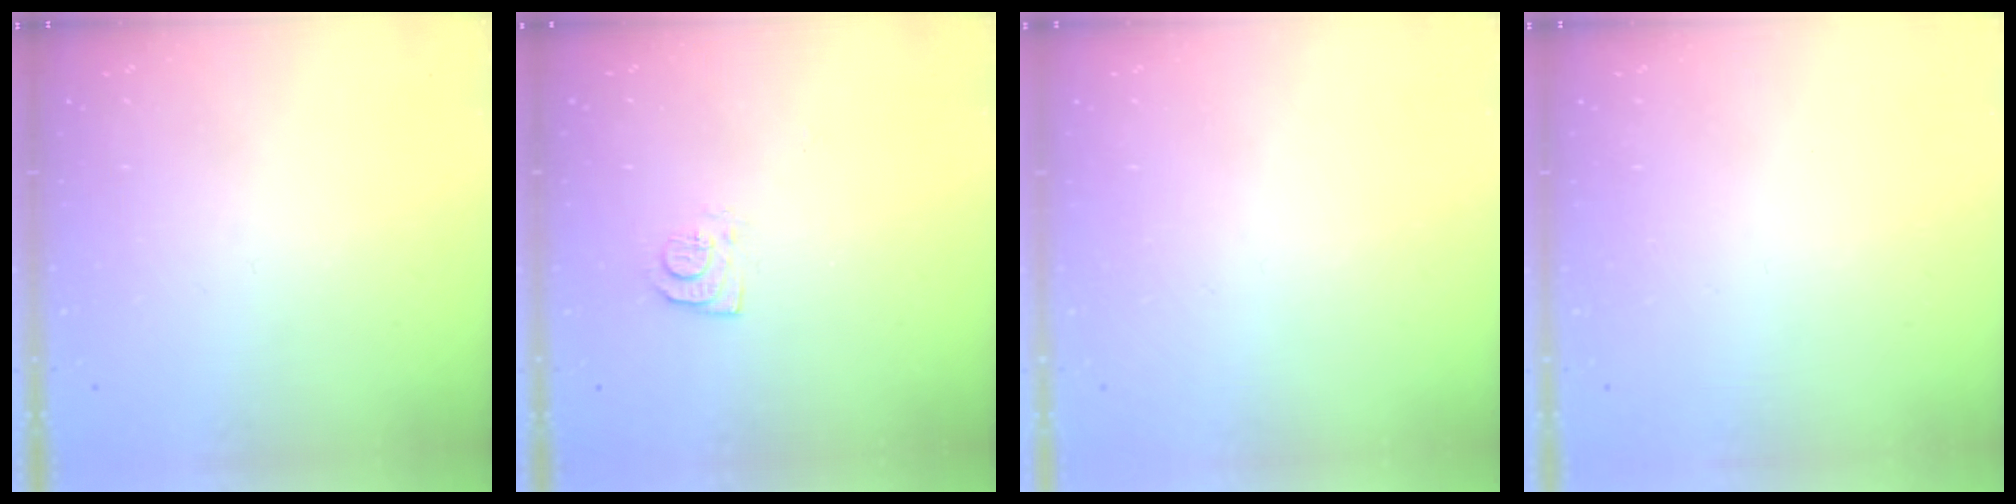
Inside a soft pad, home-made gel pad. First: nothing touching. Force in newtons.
{"total": 6.8, "press": 6.7, "slide": 0.7}
{"total": 1.9, "press": 1.9, "slide": 0.1}
{"total": 1.6, "press": 1.6, "slide": 0.1}